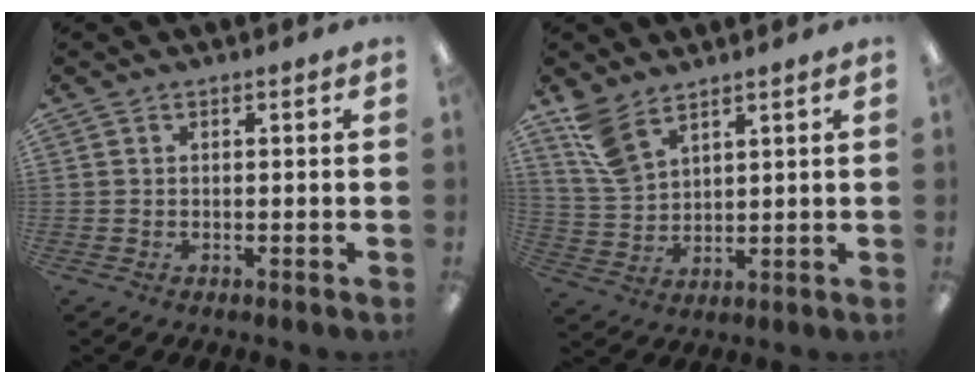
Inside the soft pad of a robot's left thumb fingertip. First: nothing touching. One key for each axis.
{"total": 8.4, "fx": 6.3, "fy": 3.6, "fz": 4.1, "tx": -0.091, "ty": -0.023, "tz": 0.121}